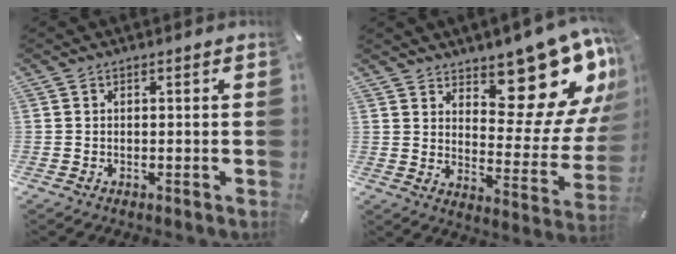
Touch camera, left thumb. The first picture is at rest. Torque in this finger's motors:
{"motor_torque": [2.54, 2.47, 1.61, -1.15, 0.13]}